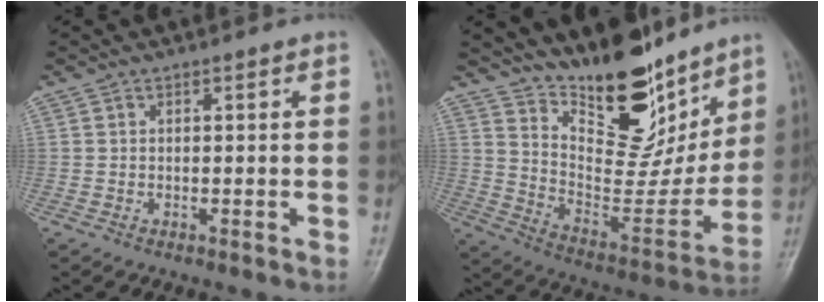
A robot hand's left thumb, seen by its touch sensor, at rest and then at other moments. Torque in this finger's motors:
{"motor_torque": [0.71, 0.38, 0.89, -1.88, 0.16]}